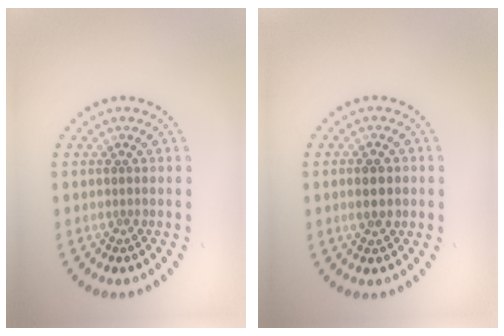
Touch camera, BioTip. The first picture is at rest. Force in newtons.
{"total": 2.9, "press": 2.9, "slide": 0.1}